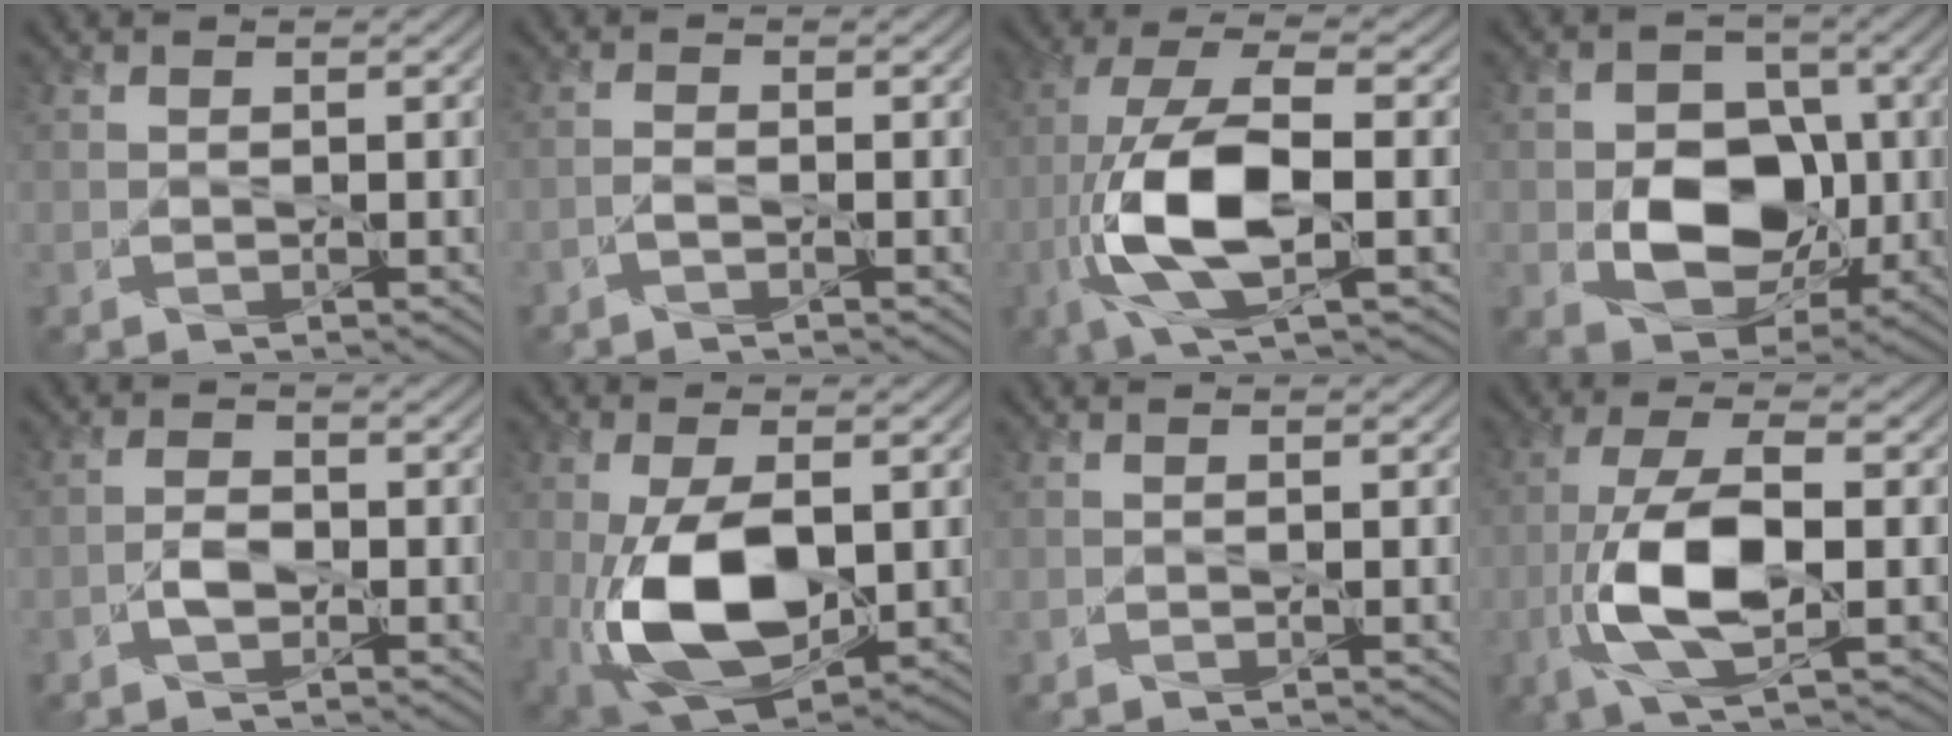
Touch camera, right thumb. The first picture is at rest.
{"total": 1.4, "force": [-1.3, -0.2, 0.5], "torque": [-0.006, 0.005, -0.029]}
{"total": 11.0, "force": [-3.2, 3.3, 10.0], "torque": [-0.214, 0.006, -0.068]}
{"total": 9.6, "force": [-1.7, 7.0, 6.4], "torque": [-0.110, -0.008, -0.038]}
{"total": 2.3, "force": [-1.6, 0.7, 1.4], "torque": [-0.024, 0.006, -0.036]}
{"total": 12.6, "force": [-2.7, 6.3, 10.6], "torque": [-0.226, -0.014, -0.045]}
{"total": 0.5, "force": [-0.3, -0.4, -0.2], "torque": [0.005, 0.000, -0.005]}
{"total": 10.0, "force": [-2.9, 3.1, 9.0], "torque": [-0.188, 0.006, -0.059]}